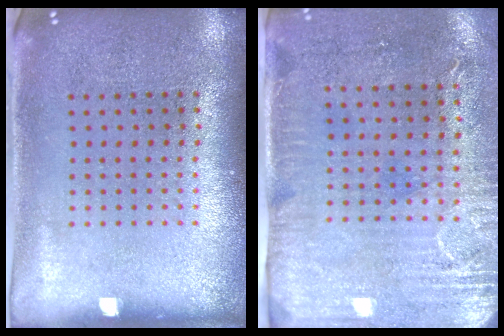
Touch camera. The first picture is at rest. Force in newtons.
{"total": 2.9, "press": 2.4, "slide": 1.6}